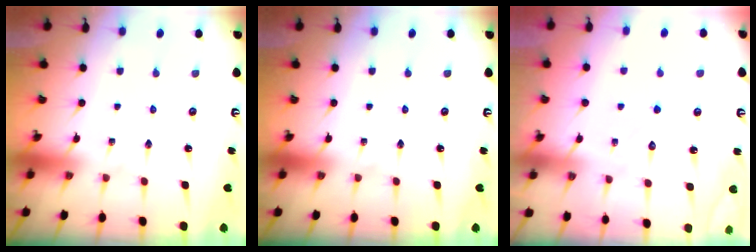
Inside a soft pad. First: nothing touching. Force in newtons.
{"total": 0.0}
{"total": 6.3, "press": 6.3, "slide": 0.5}